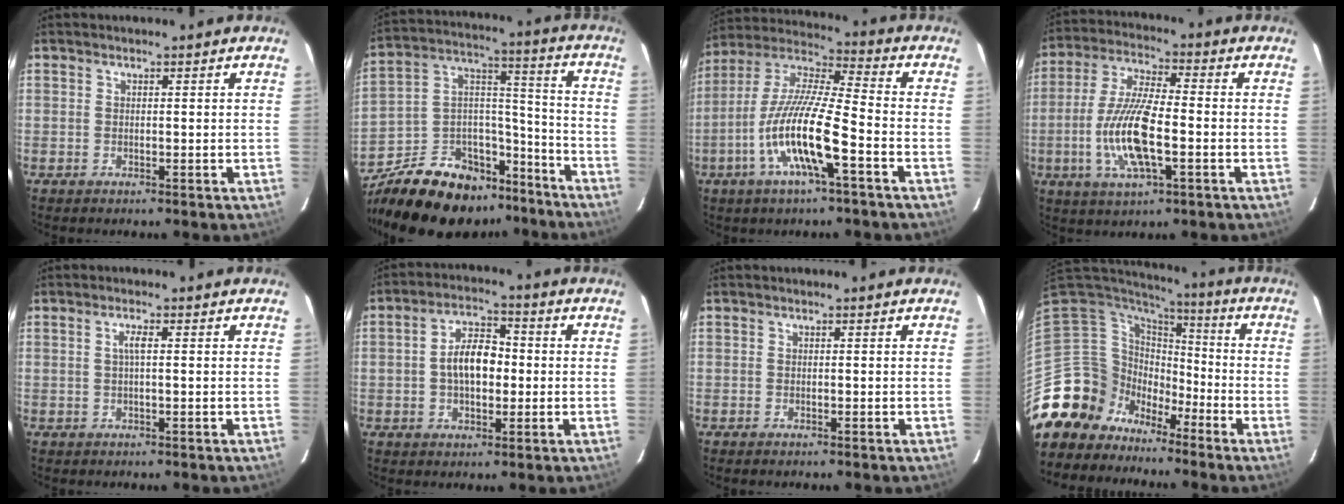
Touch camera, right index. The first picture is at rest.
{"total": 24.4, "force": [-18.1, 12.6, 10.4], "torque": [-0.218, 0.067, -0.264]}
{"total": 15.4, "force": [-6.2, 2.0, 13.9], "torque": [-0.277, -0.008, -0.127]}
{"total": 13.6, "force": [-3.4, 3.7, 12.6], "torque": [-0.262, -0.006, -0.066]}
{"total": 1.7, "force": [0.2, 0.1, 1.7], "torque": [-0.033, 0.003, 0.001]}
{"total": 8.2, "force": [-0.4, 4.7, 6.8], "torque": [-0.125, 0.020, -0.004]}
{"total": 0.6, "force": [-0.5, 0.2, 0.3], "torque": [-0.007, -0.002, -0.010]}
{"total": 13.1, "force": [-9.0, 9.4, 1.5], "torque": [-0.062, 0.030, -0.165]}